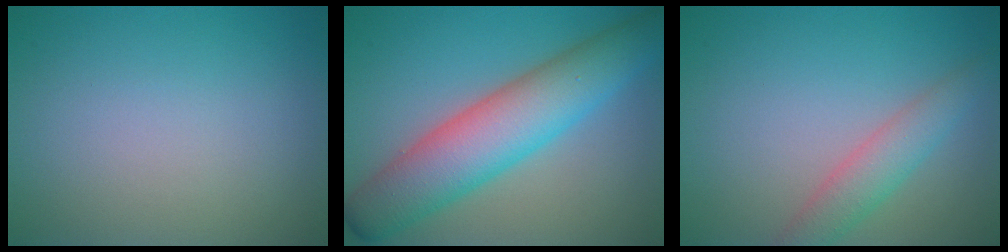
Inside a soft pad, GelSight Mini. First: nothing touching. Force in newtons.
{"total": 8.4, "press": 8.4, "slide": 0.1}
{"total": 2.9, "press": 2.9, "slide": 0.1}